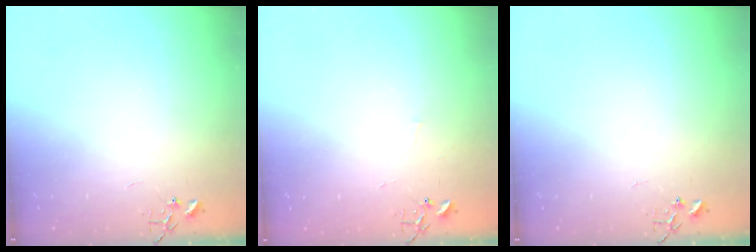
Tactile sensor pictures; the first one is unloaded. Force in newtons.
{"total": 2.3, "press": 2.3, "slide": 0.4}
{"total": 0.0}